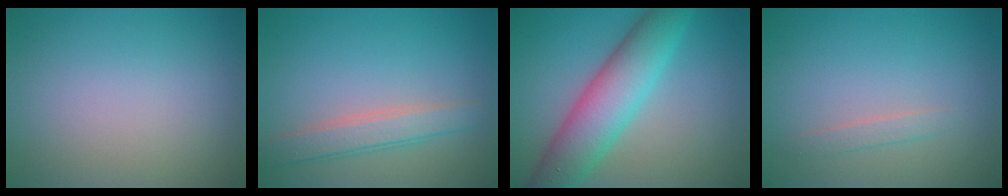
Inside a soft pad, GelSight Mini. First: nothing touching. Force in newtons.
{"total": 3.0, "press": 3.0, "slide": 0.2}
{"total": 7.6, "press": 7.6, "slide": 0.0}
{"total": 1.1, "press": 1.1, "slide": 0.0}